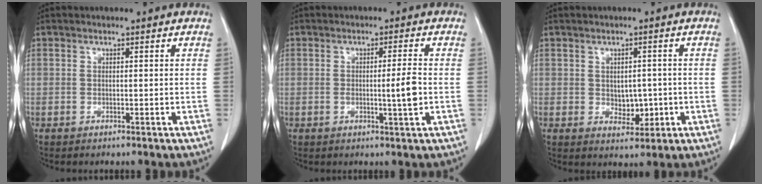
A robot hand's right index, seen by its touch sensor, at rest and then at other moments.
{"total": 4.1, "force": [-0.6, -0.2, 4.1], "torque": [-0.063, -0.004, -0.010]}
{"total": 3.9, "force": [-0.4, 2.6, 2.9], "torque": [-0.034, -0.001, 0.003]}